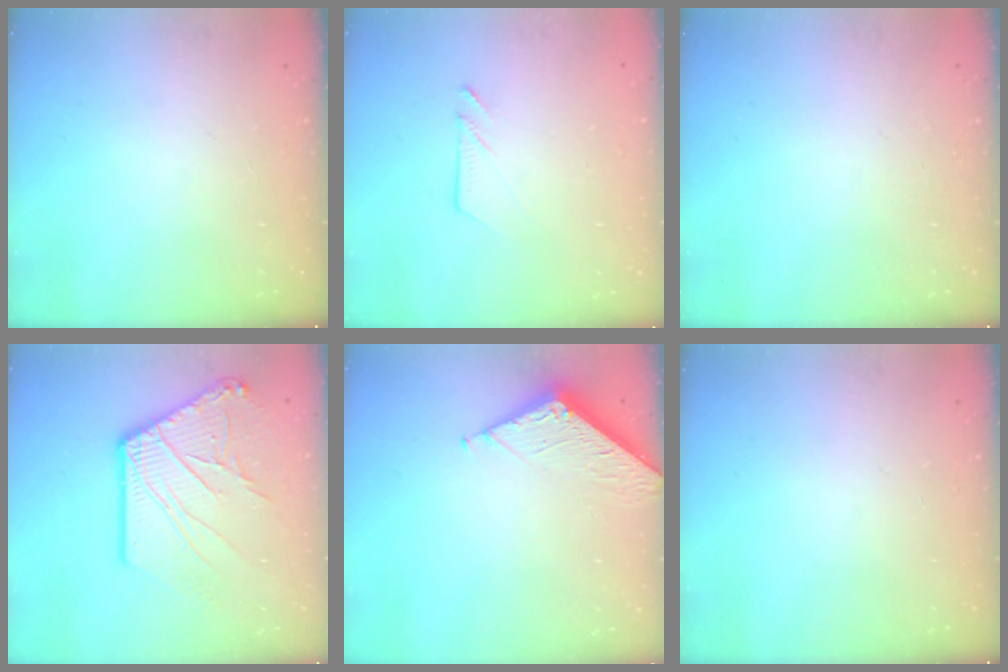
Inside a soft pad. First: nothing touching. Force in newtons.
{"total": 2.5, "press": 2.5, "slide": 0.4}
{"total": 0.0}
{"total": 14.7, "press": 14.6, "slide": 1.8}
{"total": 6.5, "press": 6.5, "slide": 0.4}
{"total": 0.0}